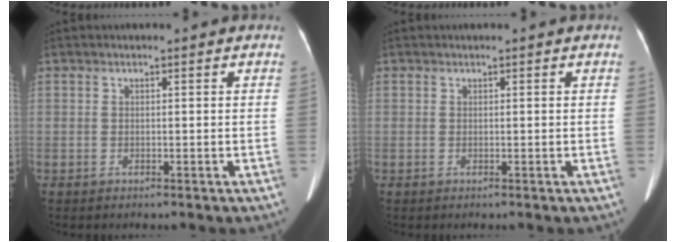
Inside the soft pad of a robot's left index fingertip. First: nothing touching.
{"total": 0.0}